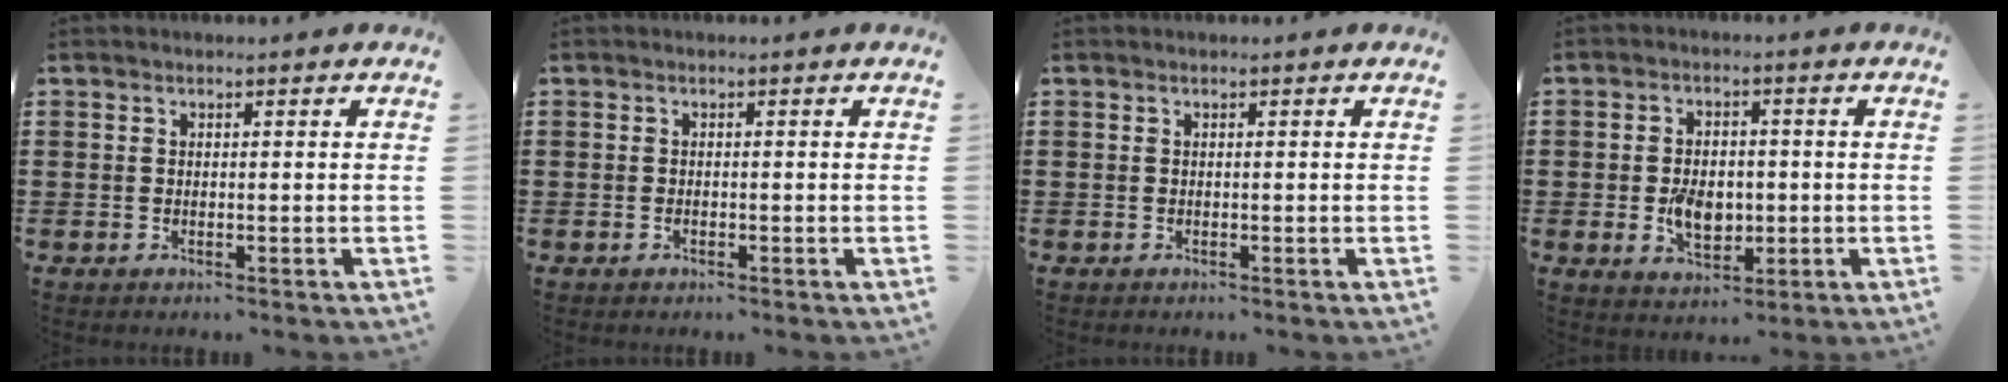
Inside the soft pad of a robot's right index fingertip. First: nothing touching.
{"total": 0.6, "force": [-0.4, 0.2, 0.5], "torque": [-0.012, -0.006, -0.005]}
{"total": 0.0}
{"total": 5.7, "force": [-0.8, 3.8, 4.3], "torque": [-0.079, 0.003, -0.015]}